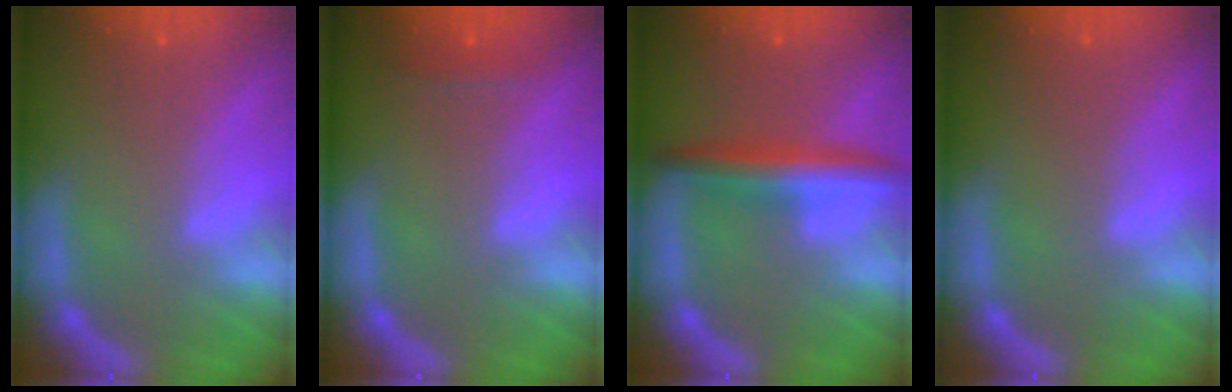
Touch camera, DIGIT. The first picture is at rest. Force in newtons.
{"total": 0.9}
{"total": 4.5}
{"total": 0.0}